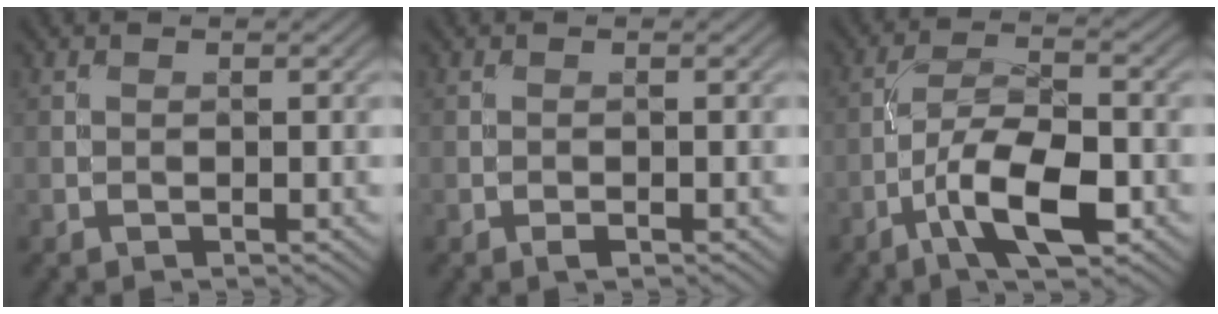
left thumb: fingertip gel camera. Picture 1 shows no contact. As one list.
[{"total": 0.7, "force": [-0.4, 0.2, 0.5], "torque": [-0.008, 0.001, -0.009]}, {"total": 8.6, "force": [-4.0, 2.7, 7.1], "torque": [-0.127, 0.012, -0.082]}]